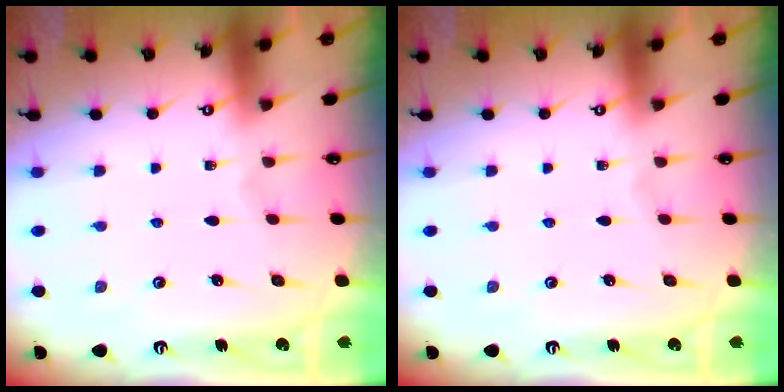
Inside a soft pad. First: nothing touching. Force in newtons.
{"total": 0.0}